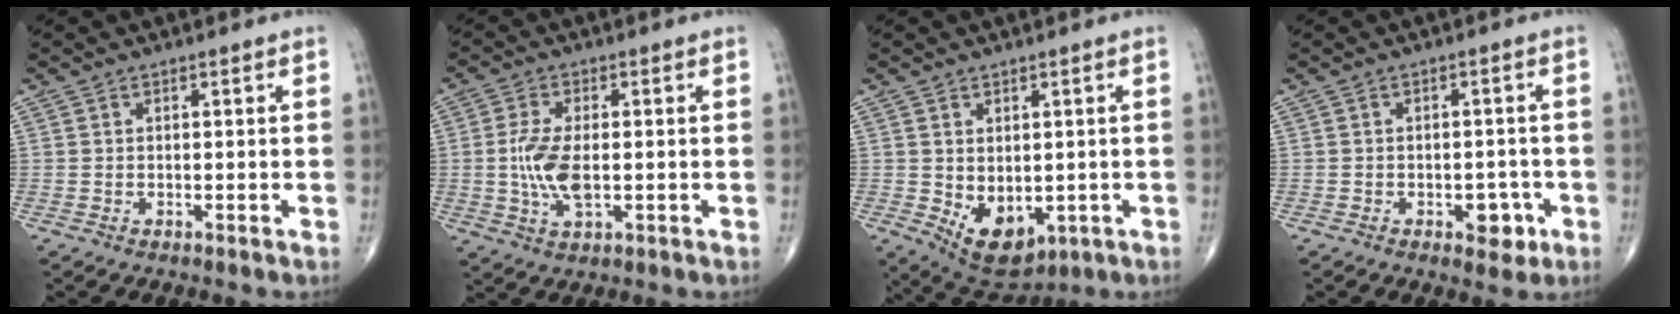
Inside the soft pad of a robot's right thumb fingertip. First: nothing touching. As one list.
[{"total": 7.7, "force": [-0.5, 3.5, 6.9], "torque": [-0.151, -0.006, -0.009]}, {"total": 9.1, "force": [-1.6, 5.7, 6.8], "torque": [-0.086, -0.009, -0.002]}, {"total": 4.5, "force": [-1.9, 2.6, 3.1], "torque": [-0.020, 0.011, -0.022]}]